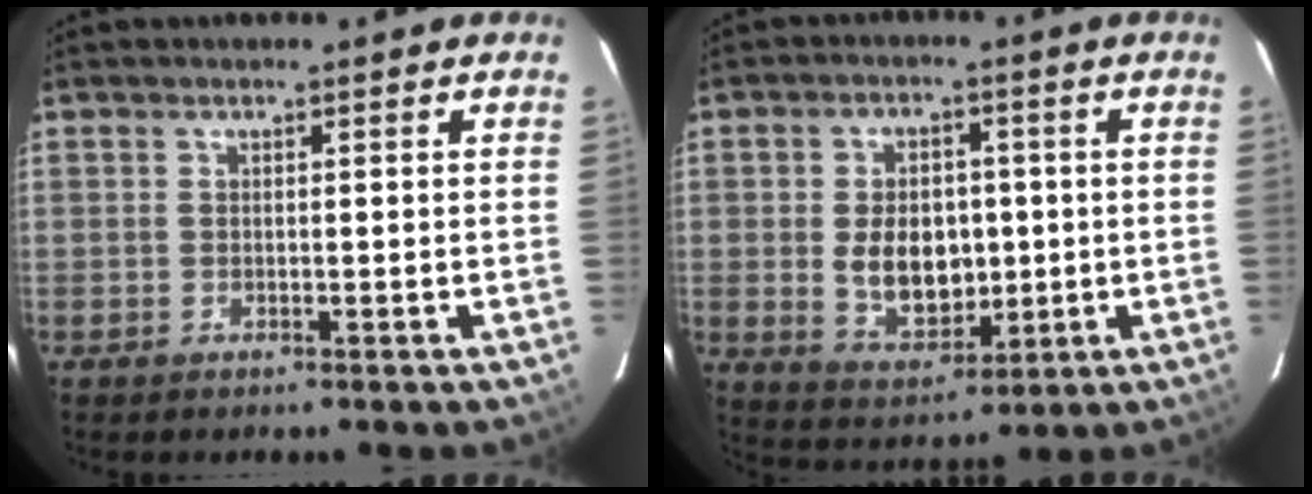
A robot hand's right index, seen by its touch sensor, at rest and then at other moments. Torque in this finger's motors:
{"motor_torque": [0.32, -0.01, 0.52, 0.04]}